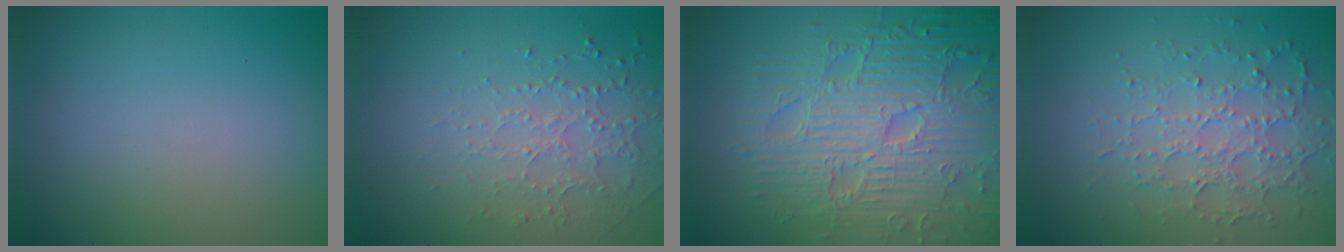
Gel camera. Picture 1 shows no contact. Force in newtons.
{"total": 1.7, "press": 1.5, "slide": 0.8}
{"total": 9.4, "press": 6.6, "slide": 6.7}
{"total": 3.5, "press": 3.3, "slide": 1.2}